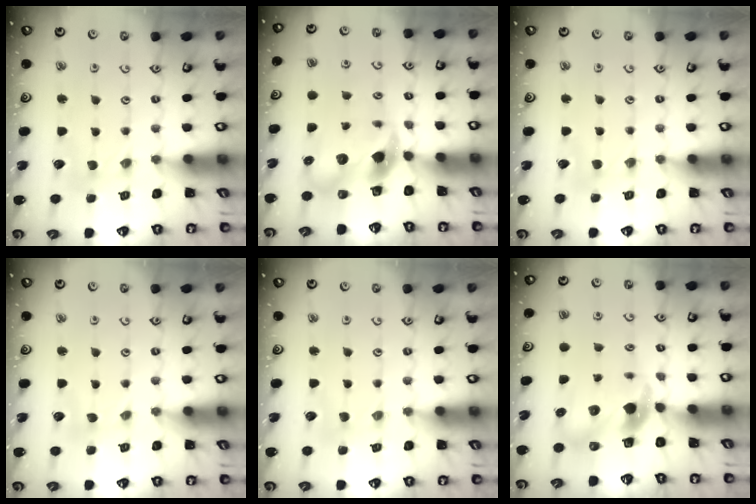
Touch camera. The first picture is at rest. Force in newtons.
{"total": 8.4, "press": 8.3, "slide": 1.3}
{"total": 2.5, "press": 2.4, "slide": 0.4}
{"total": 0.0}
{"total": 0.0}
{"total": 6.9, "press": 6.9, "slide": 1.0}